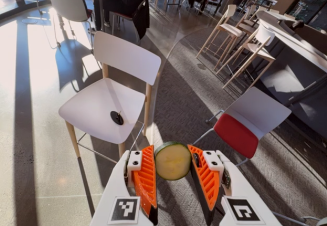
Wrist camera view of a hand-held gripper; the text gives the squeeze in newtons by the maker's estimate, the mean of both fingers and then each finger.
{"total": 9.1, "left": 9.1, "right": 9.2}